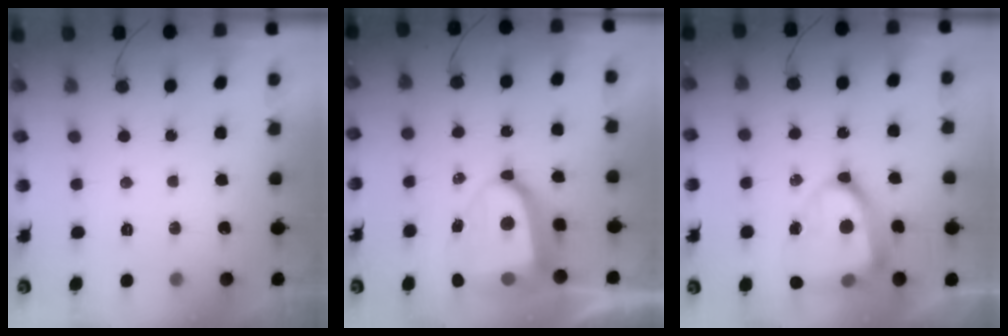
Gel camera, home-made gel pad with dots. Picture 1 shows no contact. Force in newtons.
{"total": 12.7, "press": 12.6, "slide": 1.6}
{"total": 18.5, "press": 18.4, "slide": 1.5}